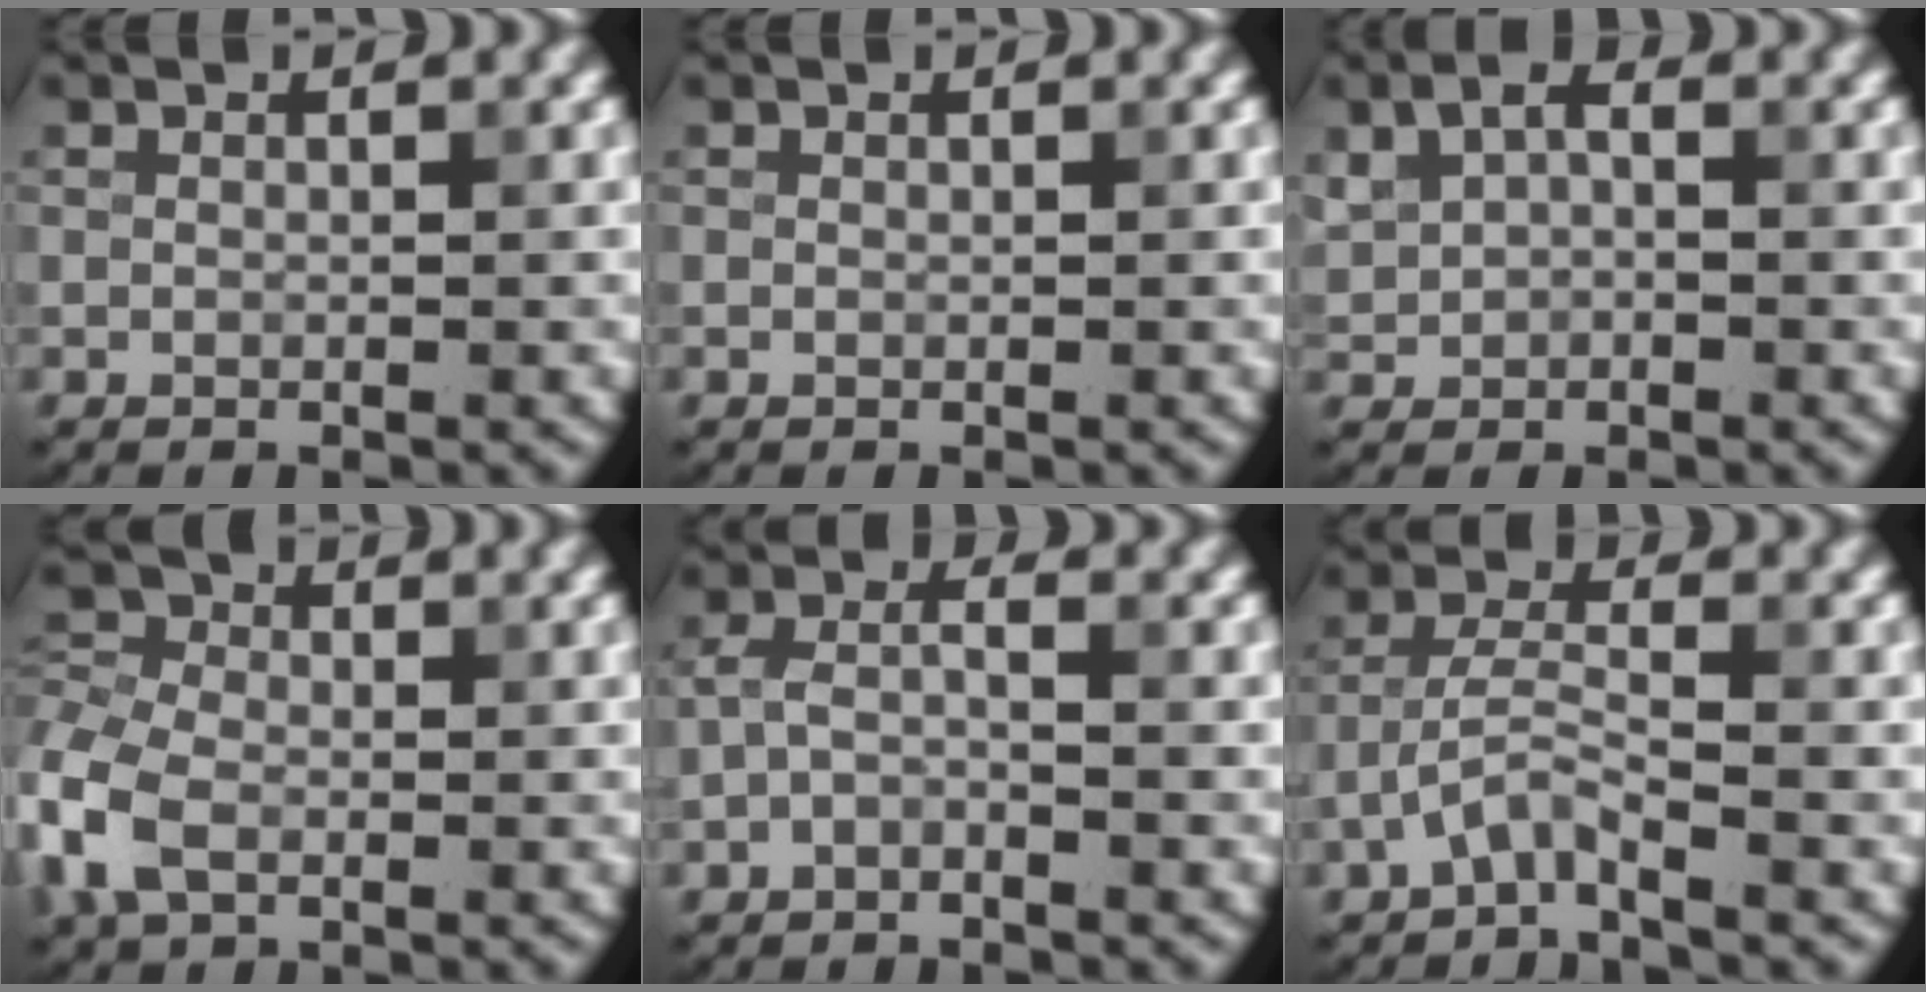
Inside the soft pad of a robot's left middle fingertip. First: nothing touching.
{"total": 0.0}
{"total": 2.5, "force": [0.4, 1.9, 1.6], "torque": [-0.034, 0.006, 0.003]}
{"total": 5.5, "force": [-1.7, 3.7, 3.6], "torque": [-0.092, 0.006, -0.051]}
{"total": 1.9, "force": [-1.0, 0.7, 1.5], "torque": [-0.033, 0.008, -0.028]}
{"total": 2.6, "force": [-2.0, 0.3, 1.6], "torque": [-0.037, 0.008, -0.048]}